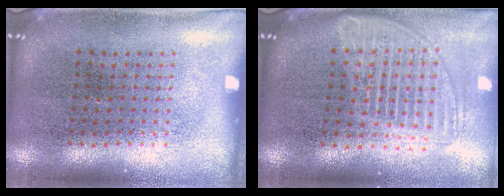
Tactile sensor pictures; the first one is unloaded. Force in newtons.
{"total": 1.8, "press": 1.5, "slide": 0.9}